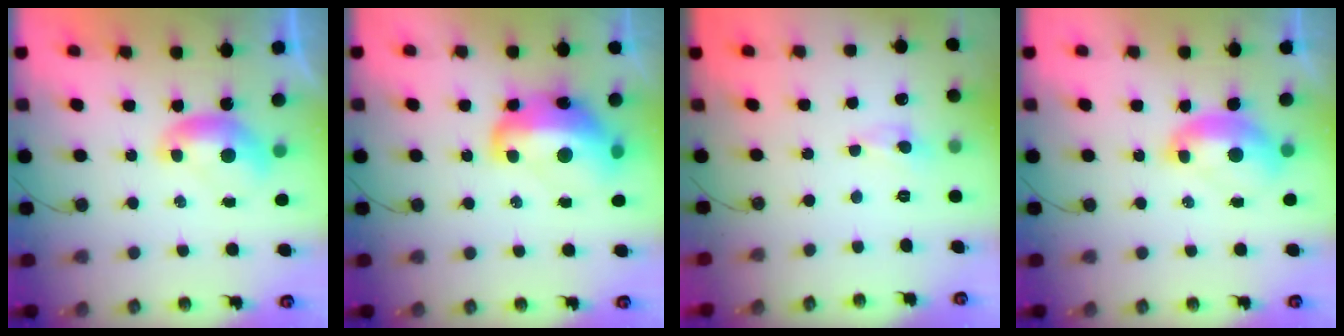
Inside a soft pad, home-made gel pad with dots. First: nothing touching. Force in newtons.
{"total": 11.5, "press": 11.4, "slide": 1.7}
{"total": 0.6, "press": 0.5, "slide": 0.4}
{"total": 2.0, "press": 1.9, "slide": 0.7}